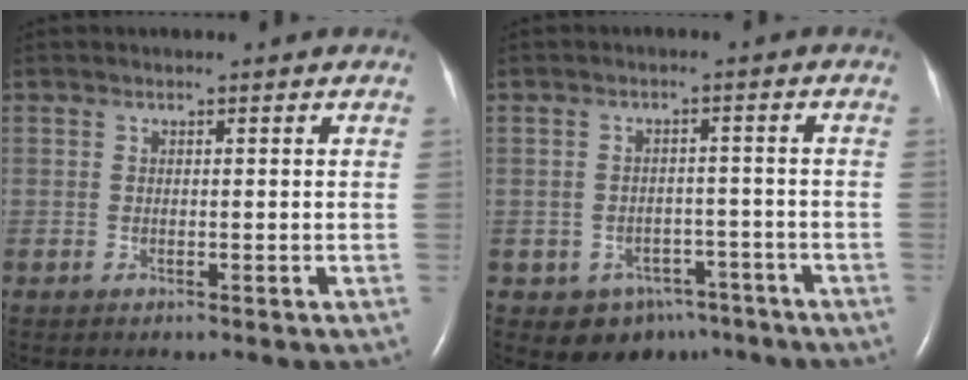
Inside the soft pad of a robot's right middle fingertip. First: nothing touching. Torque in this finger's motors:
{"motor_torque": [0.40, -0.40, 0.01, 0.03]}